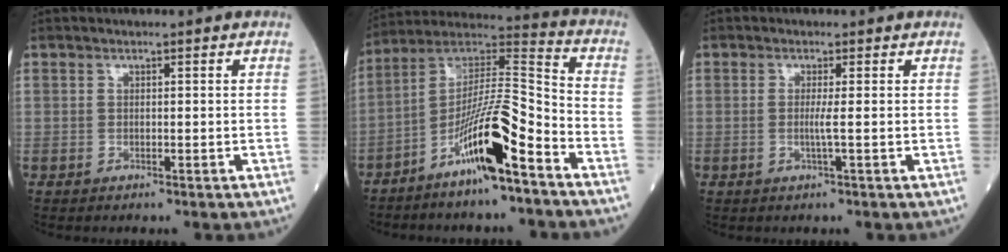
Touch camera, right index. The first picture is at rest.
{"total": 14.5, "force": [-8.1, 1.4, 12.0], "torque": [-0.222, 0.006, -0.145]}
{"total": 1.7, "force": [-0.3, -0.6, 1.6], "torque": [-0.032, -0.003, -0.008]}